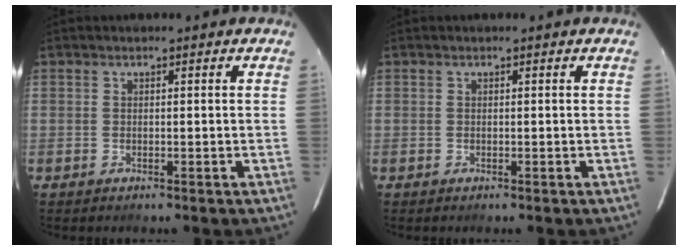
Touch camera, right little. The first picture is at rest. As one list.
[{"total": 0.0}]